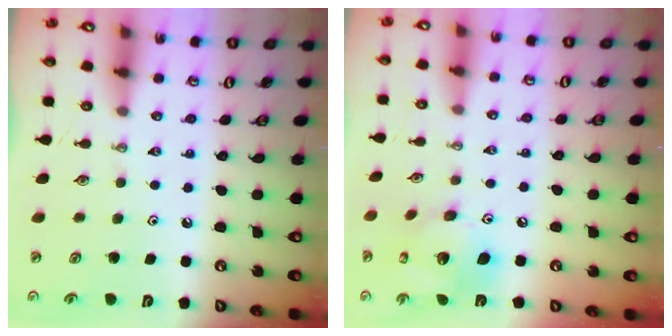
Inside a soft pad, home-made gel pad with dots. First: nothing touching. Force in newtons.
{"total": 14.4, "press": 14.3, "slide": 1.9}